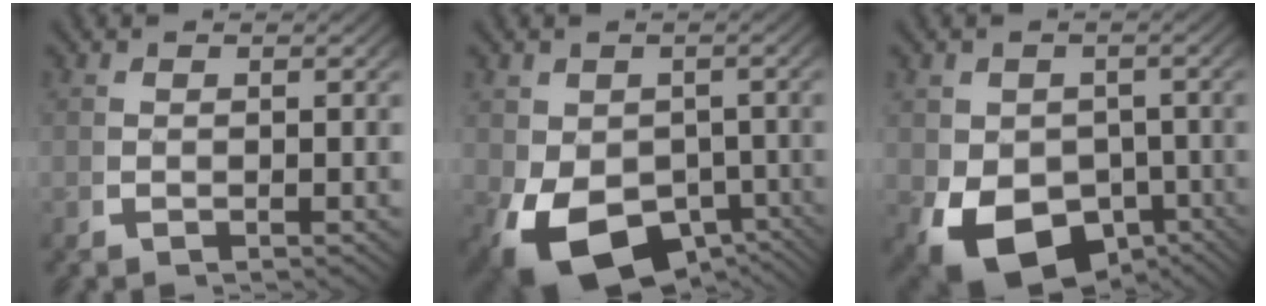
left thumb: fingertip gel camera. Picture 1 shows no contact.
{"total": 11.8, "force": [-5.2, 7.5, 7.4], "torque": [-0.149, -0.067, -0.057]}
{"total": 10.7, "force": [-5.0, 7.0, 6.4], "torque": [-0.125, -0.060, -0.054]}